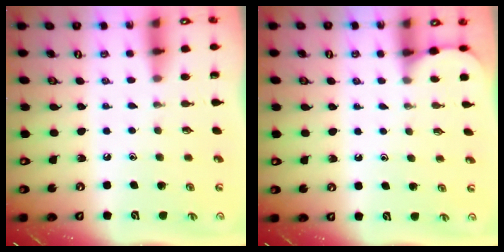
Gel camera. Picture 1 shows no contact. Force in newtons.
{"total": 1.4, "press": 1.4, "slide": 0.0}